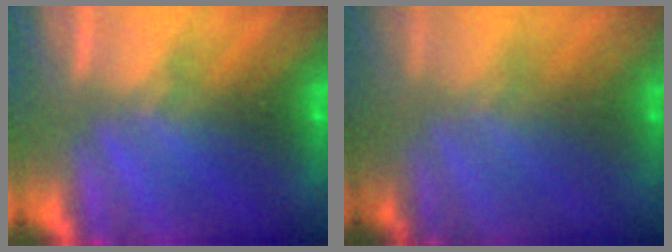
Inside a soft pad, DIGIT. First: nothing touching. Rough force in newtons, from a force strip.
{"total": 6.7}